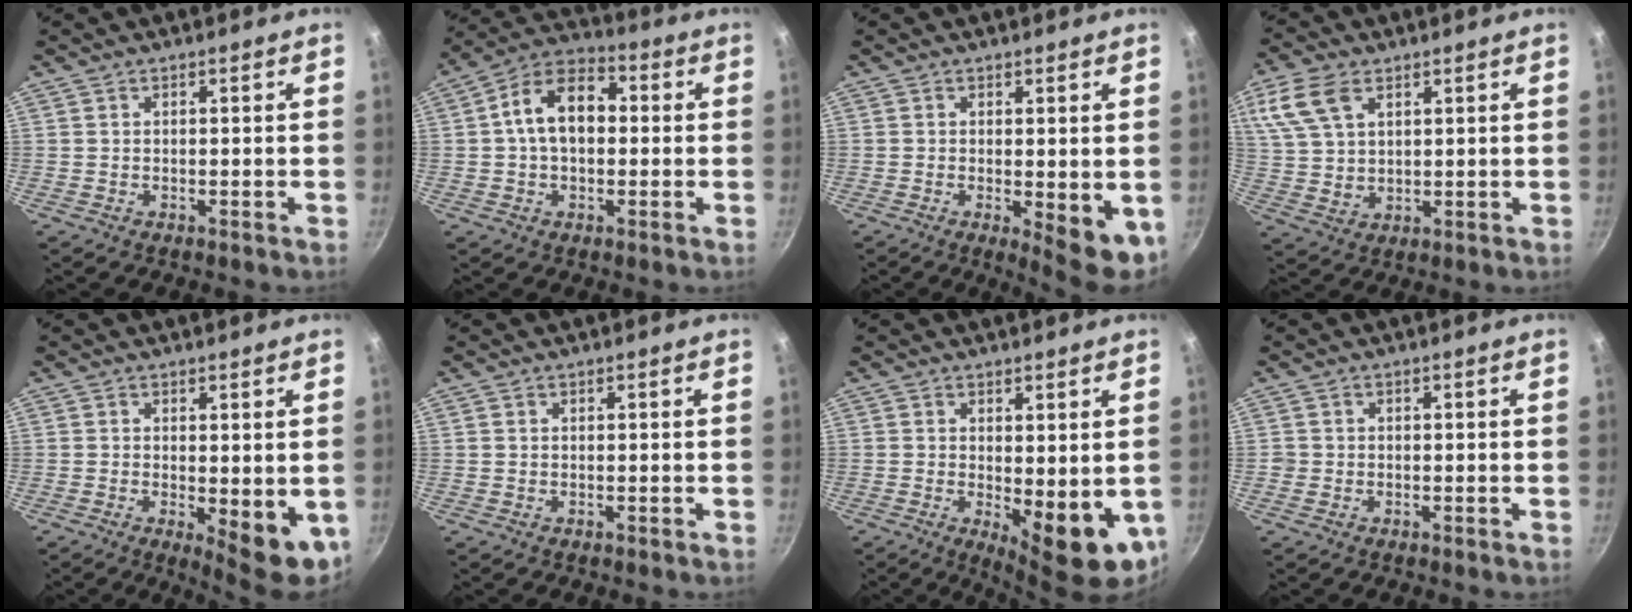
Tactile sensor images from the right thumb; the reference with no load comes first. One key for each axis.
{"total": 12.0, "fx": 0.9, "fy": 7.8, "fz": 9.0, "tx": -0.119, "ty": 0.034, "tz": -0.004}
{"total": 7.6, "fx": -1.1, "fy": 2.7, "fz": 7.1, "tx": -0.080, "ty": -0.008, "tz": -0.006}
{"total": 11.9, "fx": 5.6, "fy": 7.3, "fz": 7.7, "tx": -0.156, "ty": -0.001, "tz": 0.115}
{"total": 8.4, "fx": -0.9, "fy": 3.2, "fz": 7.7, "tx": -0.085, "ty": -0.009, "tz": -0.003}
{"total": 0.0}
{"total": 10.5, "fx": -1.1, "fy": 4.2, "fz": 9.6, "tx": -0.107, "ty": -0.011, "tz": -0.001}
{"total": 1.0, "fx": -0.3, "fy": 1.0, "fz": 0.2, "tx": -0.002, "ty": 0.001, "tz": -0.007}